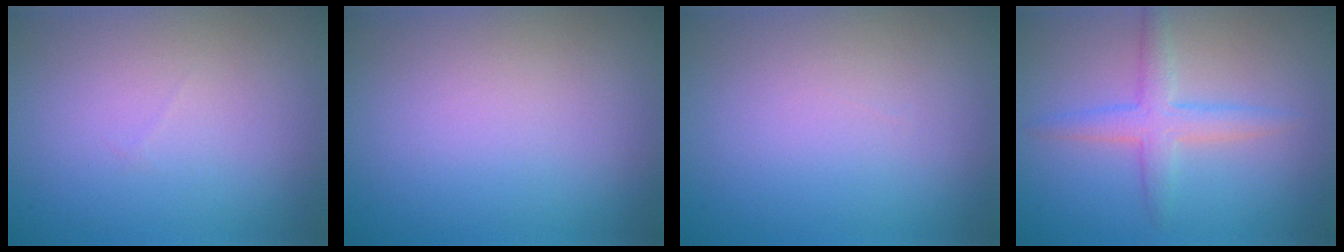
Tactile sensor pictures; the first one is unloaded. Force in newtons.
{"total": 0.0}
{"total": 0.0}
{"total": 3.0, "press": 3.0, "slide": 0.1}